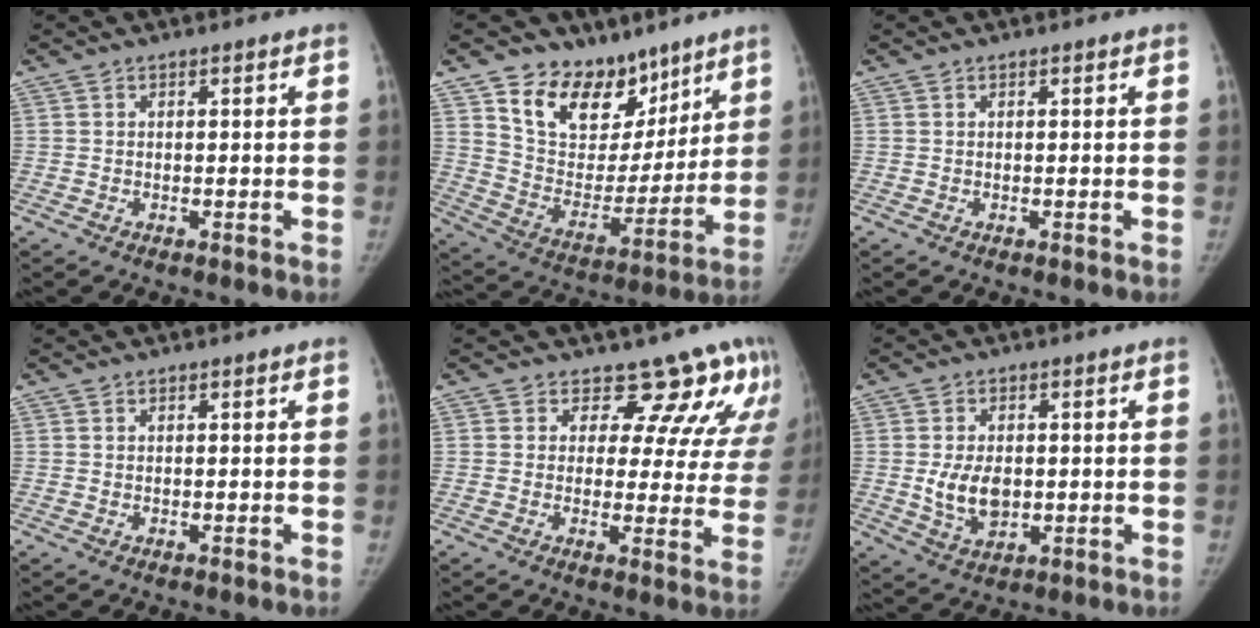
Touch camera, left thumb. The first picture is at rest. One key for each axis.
{"total": 17.4, "fx": 11.8, "fy": 11.1, "fz": 6.0, "tx": -0.039, "ty": -0.076, "tz": 0.211}
{"total": 0.0}
{"total": 0.0}
{"total": 12.8, "fx": 10.9, "fy": 6.0, "fz": 2.8, "tx": 0.020, "ty": -0.062, "tz": 0.099}
{"total": 7.4, "fx": -0.2, "fy": 4.8, "fz": 5.6, "tx": -0.090, "ty": -0.009, "tz": 0.007}